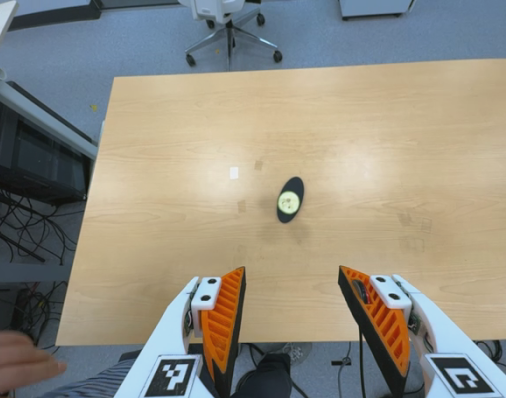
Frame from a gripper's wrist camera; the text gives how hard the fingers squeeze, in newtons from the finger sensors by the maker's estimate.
{"total": 0.0}